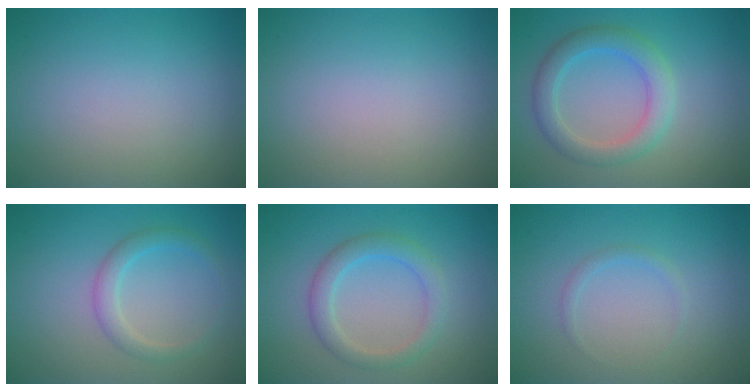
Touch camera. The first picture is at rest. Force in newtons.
{"total": 0.0}
{"total": 3.7, "press": 3.7, "slide": 0.5}
{"total": 2.1, "press": 2.1, "slide": 0.0}
{"total": 1.9, "press": 1.9, "slide": 0.2}
{"total": 0.8, "press": 0.8, "slide": 0.0}